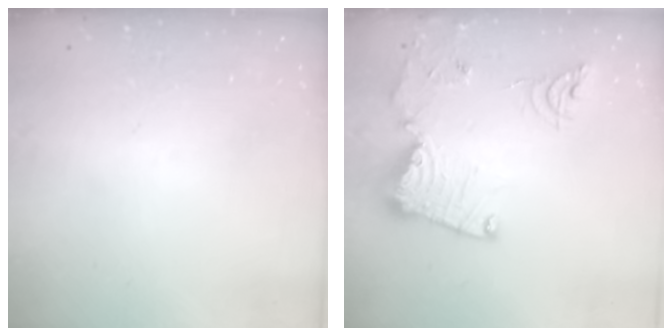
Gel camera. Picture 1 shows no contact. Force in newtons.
{"total": 15.7, "press": 15.6, "slide": 1.7}